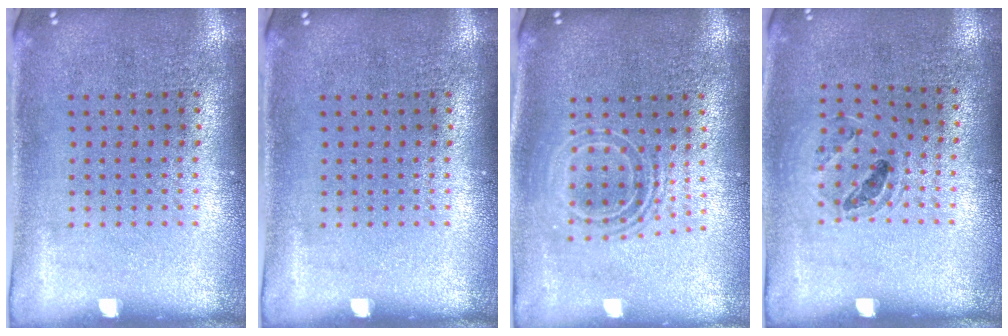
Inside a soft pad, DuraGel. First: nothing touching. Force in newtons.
{"total": 0.0}
{"total": 1.8, "press": 1.3, "slide": 1.1}
{"total": 0.9, "press": 0.9, "slide": 0.1}